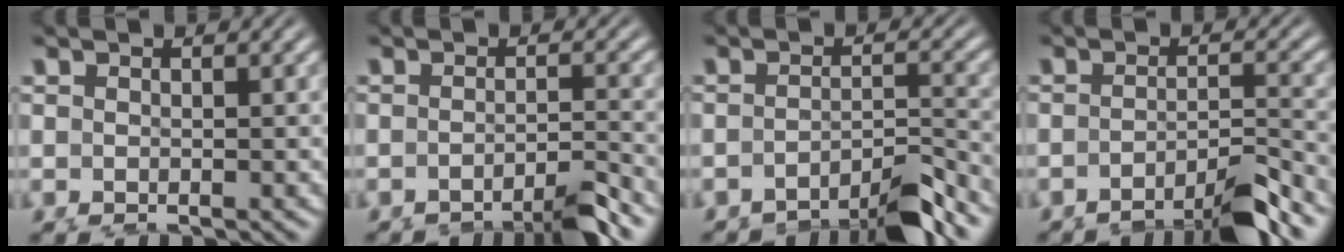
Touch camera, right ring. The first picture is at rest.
{"total": 4.0, "force": [-3.3, 0.2, 2.2], "torque": [-0.017, -0.002, -0.052]}
{"total": 5.7, "force": [-5.0, 1.4, 2.4], "torque": [-0.020, -0.008, -0.075]}
{"total": 6.6, "force": [-5.0, 2.2, 3.7], "torque": [-0.045, -0.017, -0.072]}